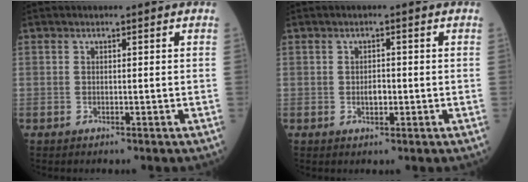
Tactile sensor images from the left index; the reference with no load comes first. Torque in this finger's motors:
{"motor_torque": [0.09, 0.05, 0.03, 0.02]}